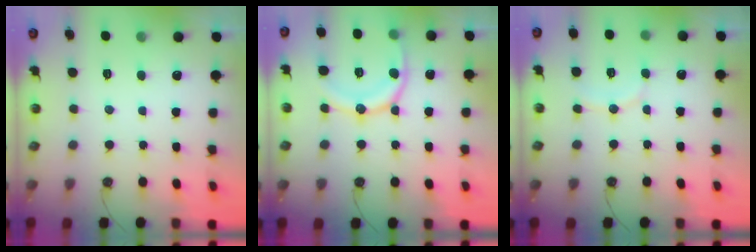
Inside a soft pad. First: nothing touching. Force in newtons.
{"total": 14.3, "press": 14.2, "slide": 1.4}
{"total": 7.1, "press": 6.9, "slide": 1.8}